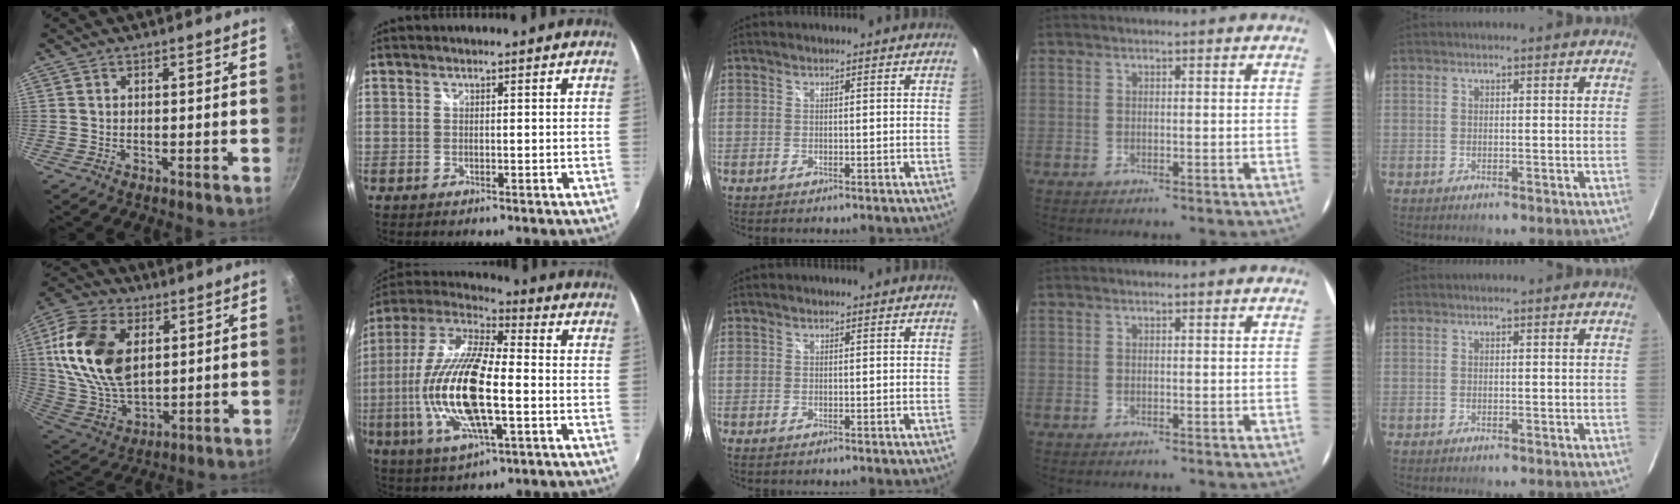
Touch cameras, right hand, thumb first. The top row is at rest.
{"thumb": {"total": 19.4, "force": [4.5, 12.2, 14.4], "torque": [-0.260, -0.006, 0.092]}, "index": {"total": 21.0, "force": [-3.8, 6.7, 19.5], "torque": [-0.397, -0.013, -0.077]}}